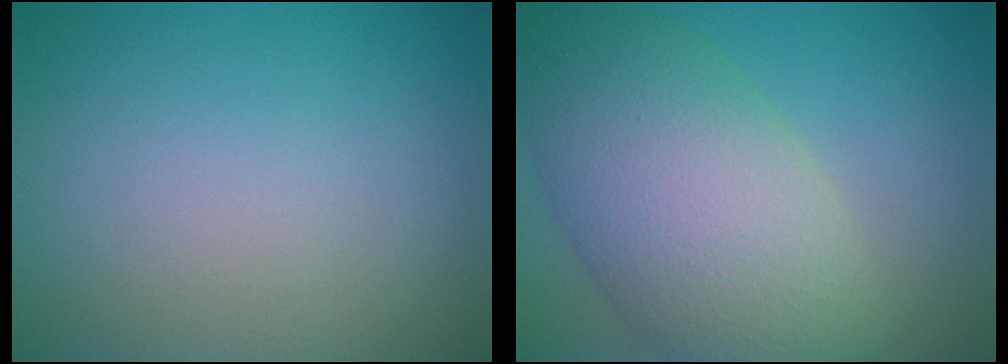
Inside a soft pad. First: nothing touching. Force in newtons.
{"total": 10.1, "press": 10.1, "slide": 0.3}